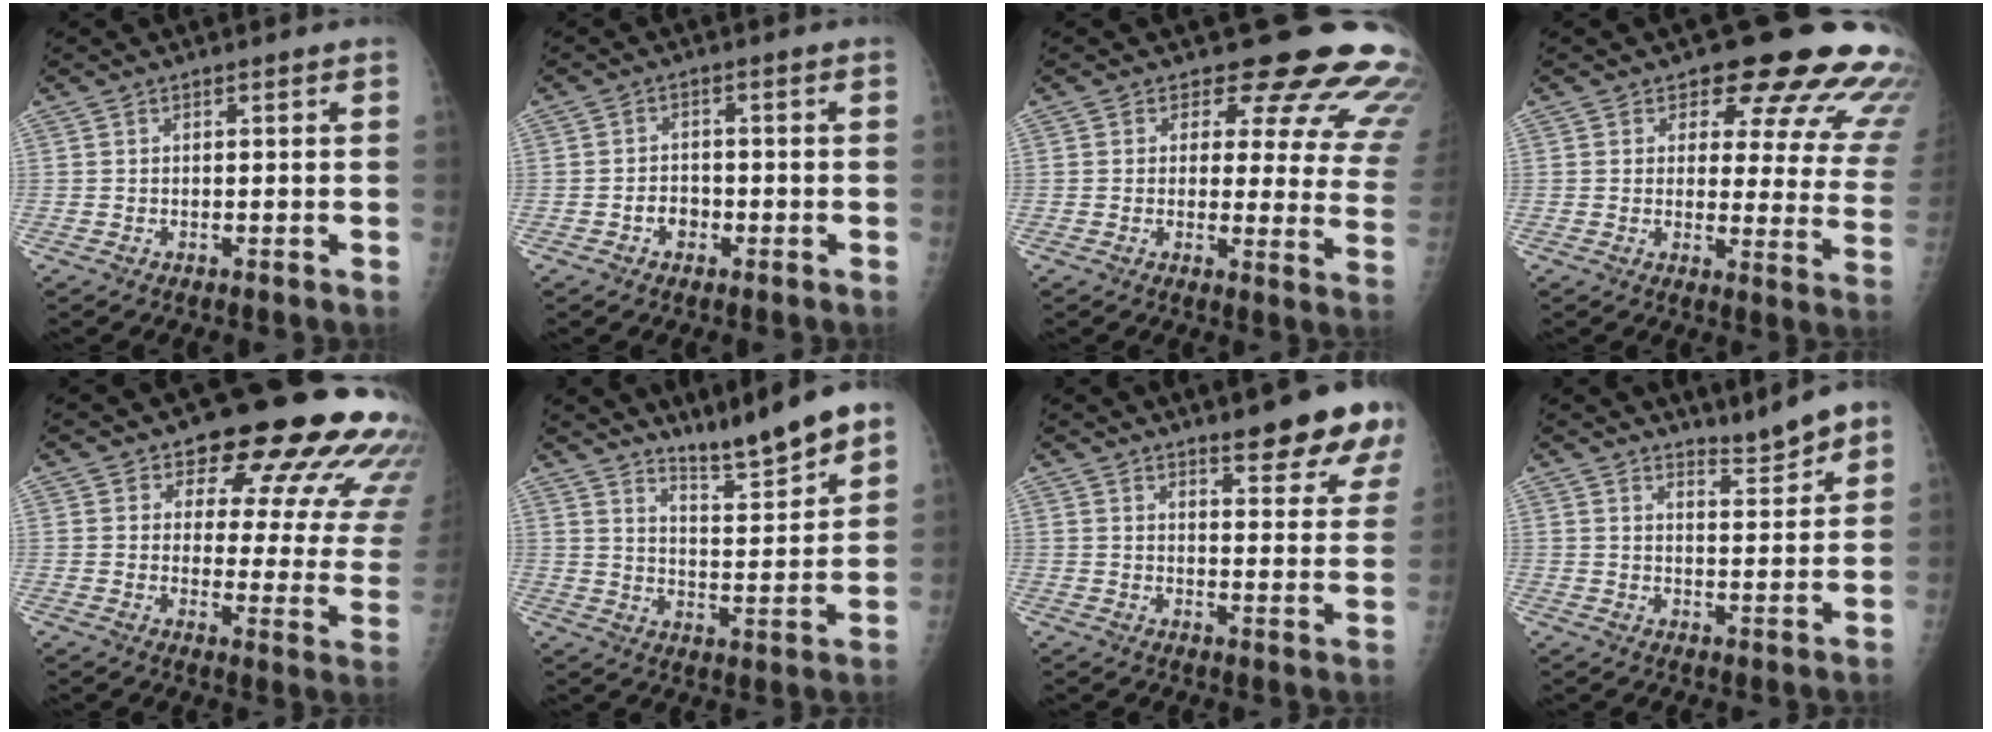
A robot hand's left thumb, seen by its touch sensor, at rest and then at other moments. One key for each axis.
{"total": 2.9, "fx": -1.3, "fy": 2.3, "fz": 1.3, "tx": -0.006, "ty": 0.013, "tz": -0.023}
{"total": 16.9, "fx": 13.8, "fy": 6.8, "fz": 6.9, "tx": -0.029, "ty": -0.102, "tz": 0.132}
{"total": 18.2, "fx": 13.7, "fy": 7.3, "fz": 9.4, "tx": -0.057, "ty": -0.082, "tz": 0.141}
{"total": 20.8, "fx": 15.2, "fy": 8.2, "fz": 11.5, "tx": -0.093, "ty": -0.078, "tz": 0.173}
{"total": 11.3, "fx": 9.0, "fy": 0.7, "fz": 6.7, "tx": -0.096, "ty": -0.060, "tz": 0.152}
{"total": 13.4, "fx": 9.9, "fy": 3.0, "fz": 8.5, "tx": -0.070, "ty": -0.059, "tz": 0.120}
{"total": 5.0, "fx": 4.3, "fy": 0.4, "fz": 2.6, "tx": -0.031, "ty": -0.037, "tz": 0.074}